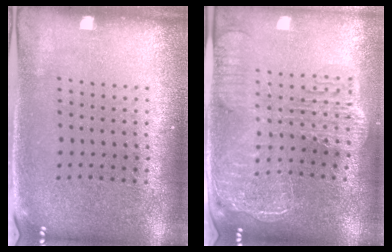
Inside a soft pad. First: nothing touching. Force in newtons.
{"total": 2.7, "press": 2.3, "slide": 1.4}